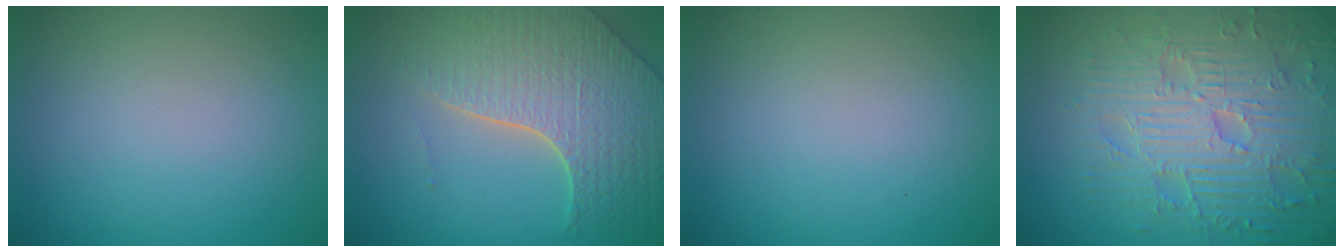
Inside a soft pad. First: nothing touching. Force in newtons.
{"total": 6.6, "press": 5.3, "slide": 3.8}
{"total": 0.0}
{"total": 9.0, "press": 6.5, "slide": 6.2}